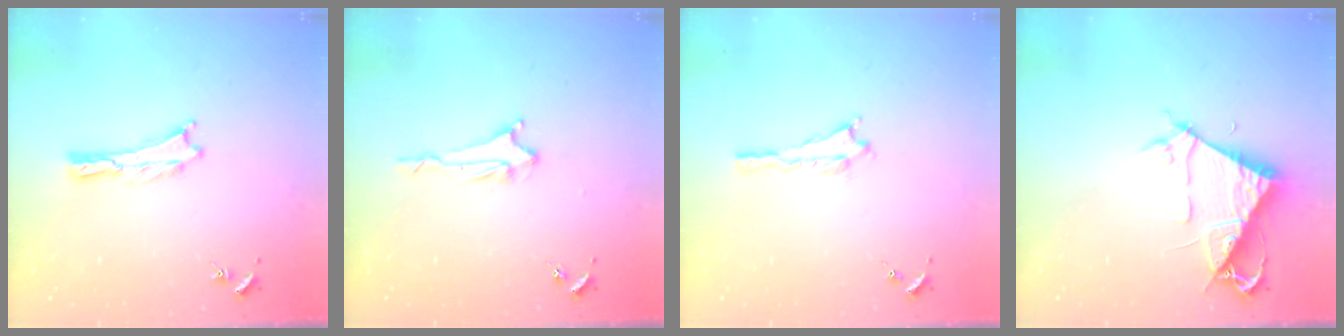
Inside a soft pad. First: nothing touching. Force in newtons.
{"total": 2.0, "press": 2.0, "slide": 0.4}
{"total": 0.6, "press": 0.5, "slide": 0.2}
{"total": 7.1, "press": 7.0, "slide": 0.8}